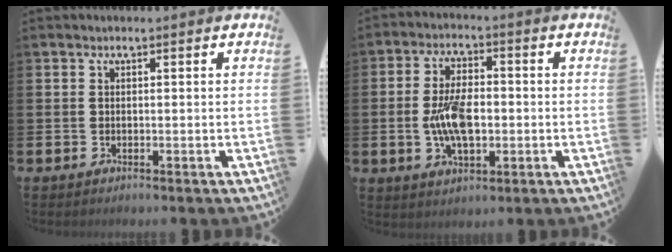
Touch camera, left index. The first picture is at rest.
{"total": 7.3, "force": [-0.8, 3.5, 6.4], "torque": [-0.122, -0.004, -0.022]}